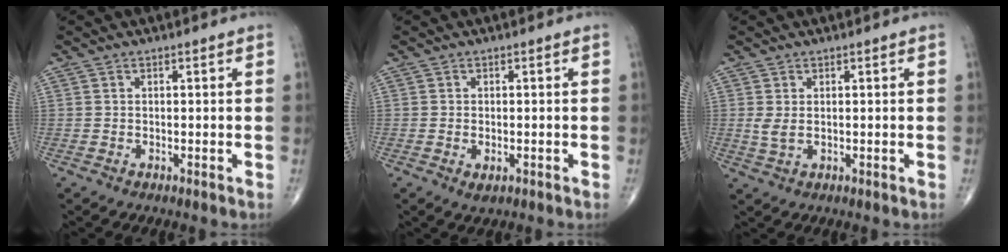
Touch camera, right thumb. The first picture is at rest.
{"total": 1.8, "force": [-0.6, 1.0, 1.4], "torque": [-0.019, 0.001, -0.006]}
{"total": 2.3, "force": [0.3, 1.1, 2.0], "torque": [-0.048, -0.002, 0.012]}